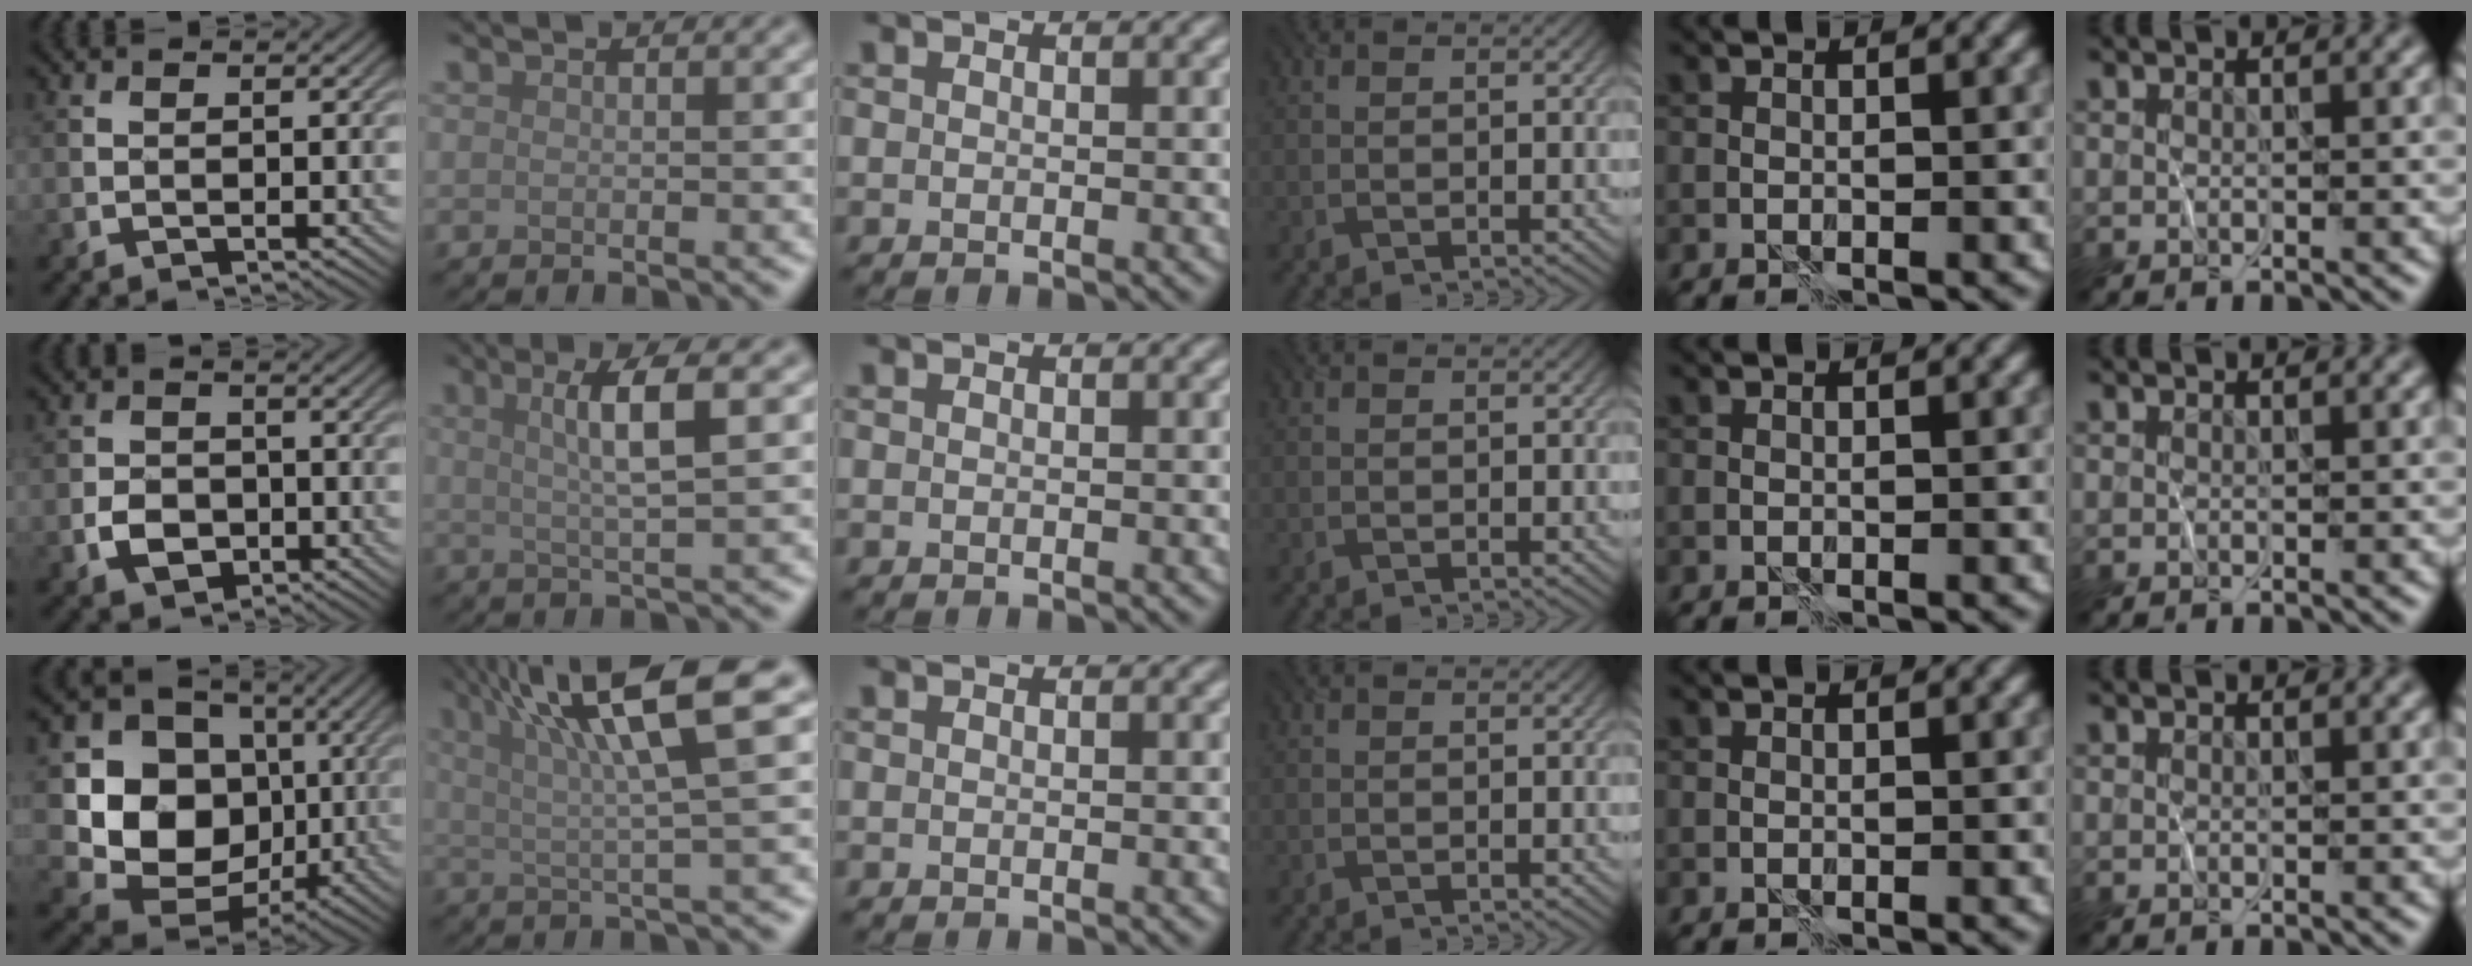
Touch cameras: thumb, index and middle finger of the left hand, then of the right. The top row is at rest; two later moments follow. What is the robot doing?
{"motion": "wrap", "object": "plastic wrap"}